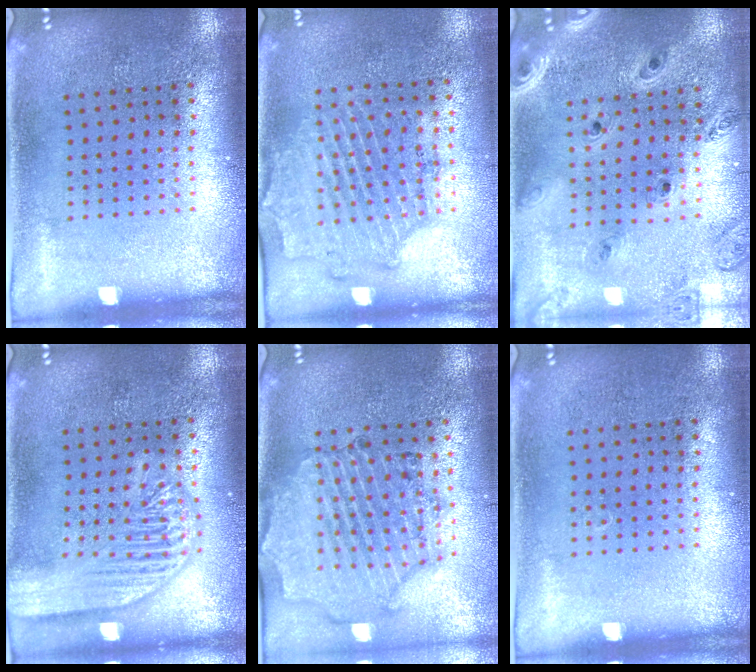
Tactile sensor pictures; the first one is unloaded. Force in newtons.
{"total": 1.7, "press": 1.5, "slide": 0.8}
{"total": 1.4, "press": 1.3, "slide": 0.2}
{"total": 3.3, "press": 3.3, "slide": 0.3}
{"total": 1.7, "press": 1.7, "slide": 0.3}
{"total": 0.0}